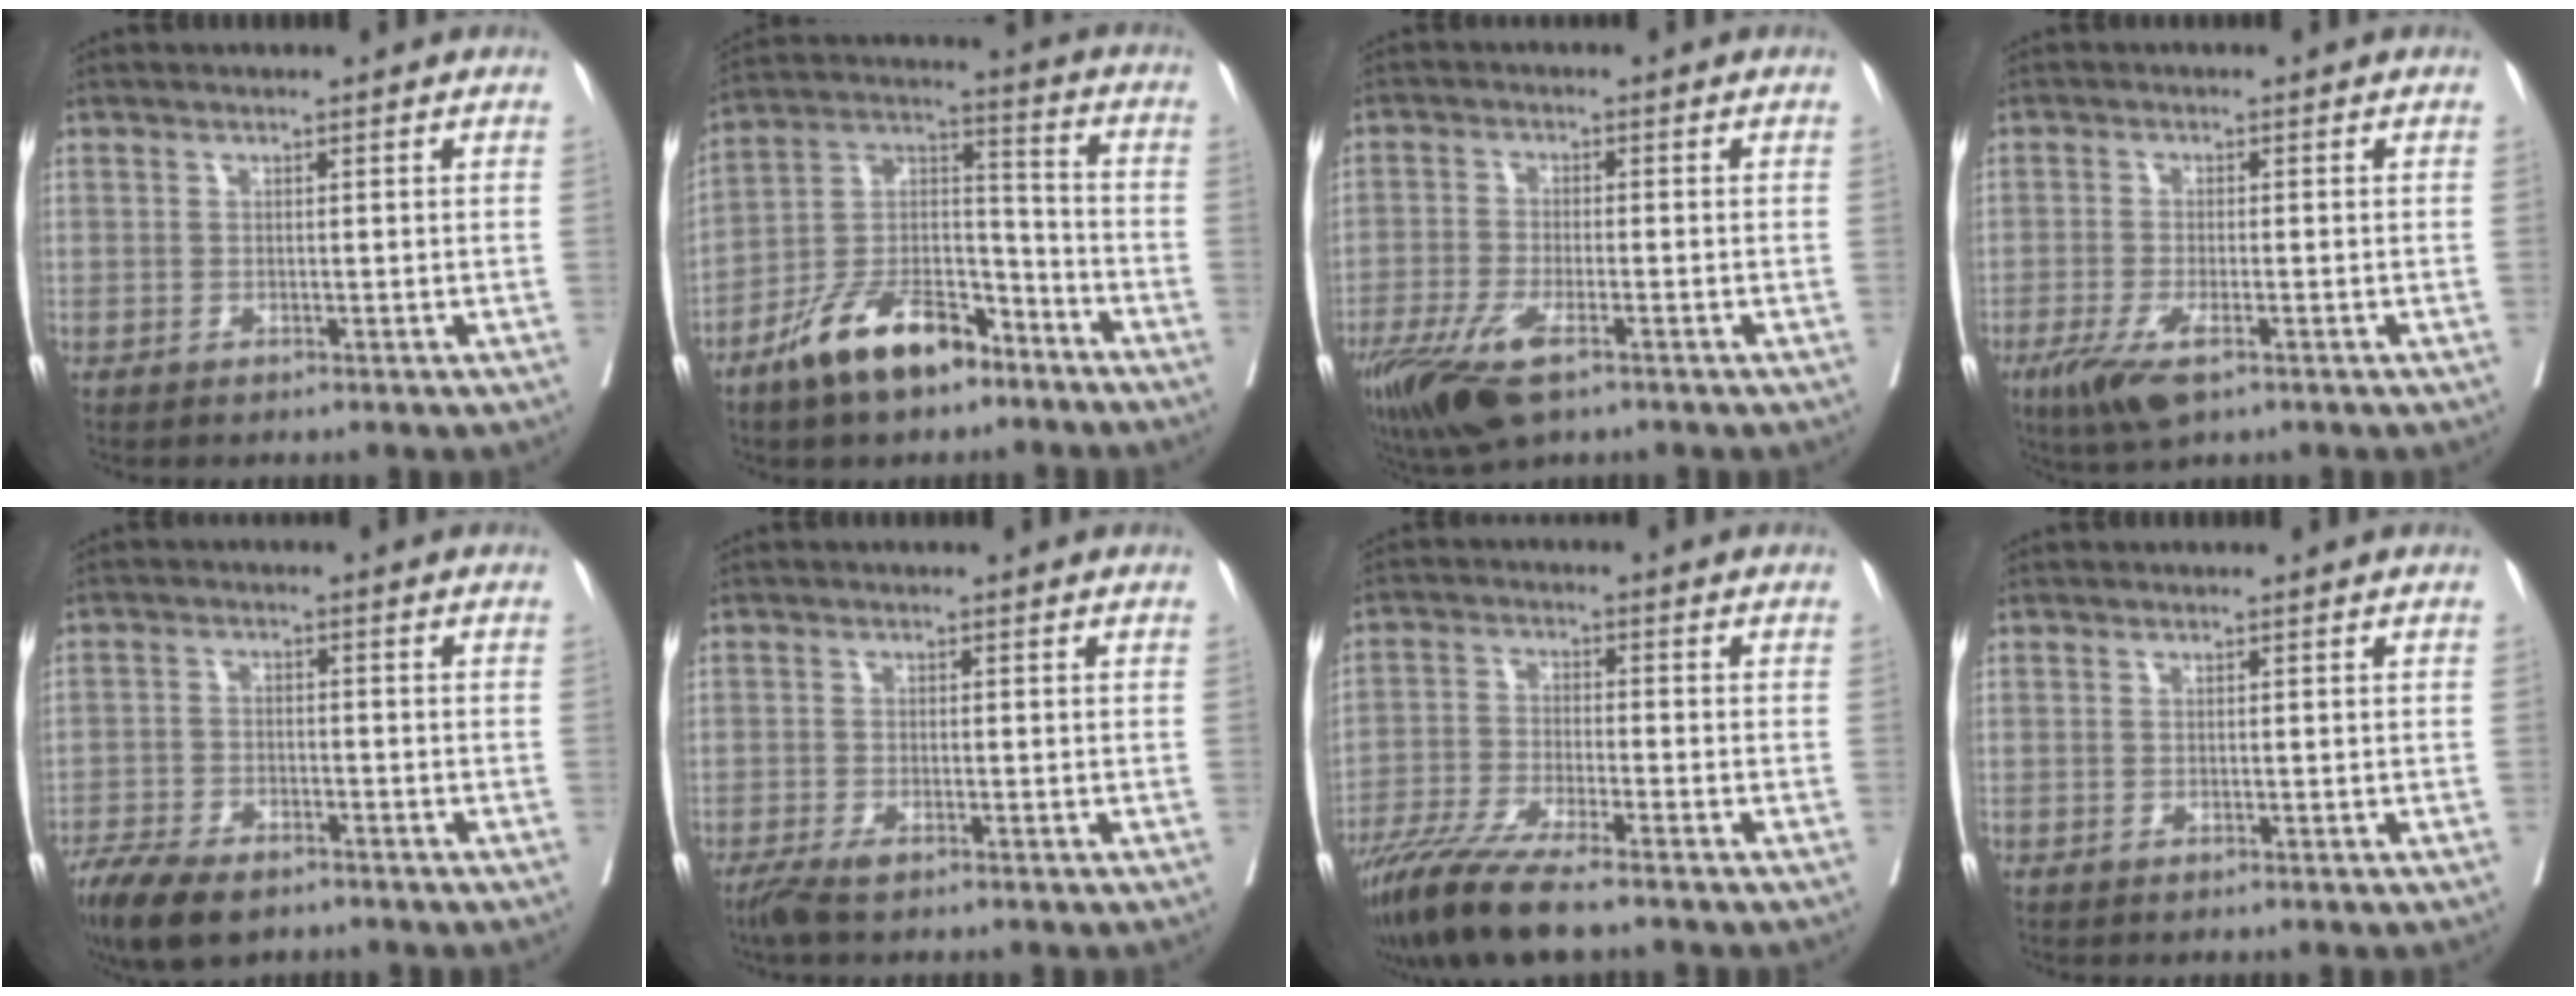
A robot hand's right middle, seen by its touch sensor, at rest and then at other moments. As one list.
[{"total": 13.3, "force": [-9.2, 5.4, 8.0], "torque": [-0.150, 0.014, -0.169]}, {"total": 9.7, "force": [-5.9, 2.7, 7.2], "torque": [-0.136, -0.021, -0.104]}, {"total": 5.9, "force": [-3.3, 1.5, 4.6], "torque": [-0.089, -0.013, -0.056]}, {"total": 9.2, "force": [-7.1, 3.4, 4.9], "torque": [-0.086, -0.013, -0.121]}, {"total": 2.9, "force": [-2.1, 0.6, 1.9], "torque": [-0.036, -0.007, -0.039]}, {"total": 10.7, "force": [-8.6, 0.6, 6.4], "torque": [-0.113, -0.031, -0.151]}, {"total": 0.0}]